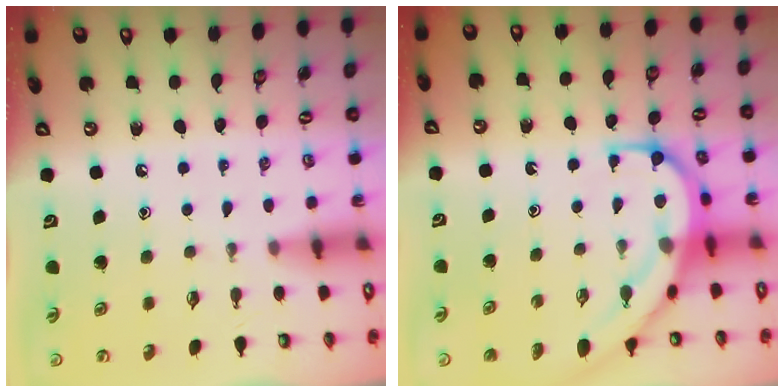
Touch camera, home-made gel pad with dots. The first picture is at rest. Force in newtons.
{"total": 11.1, "press": 11.1, "slide": 1.0}